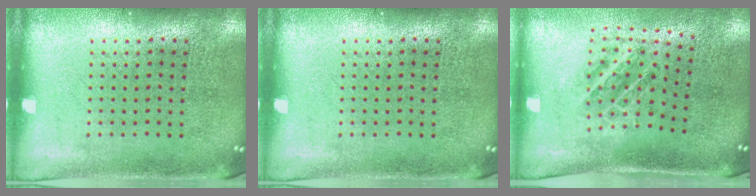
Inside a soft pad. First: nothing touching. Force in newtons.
{"total": 0.0}
{"total": 1.1, "press": 1.0, "slide": 0.3}